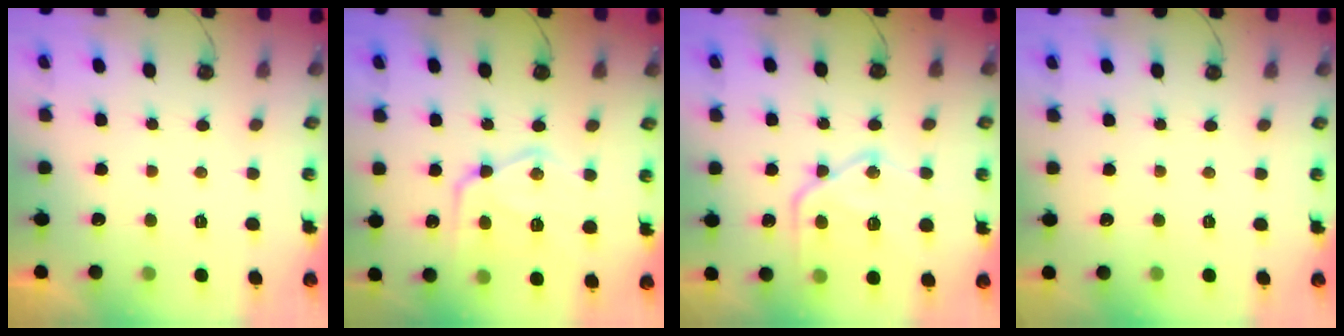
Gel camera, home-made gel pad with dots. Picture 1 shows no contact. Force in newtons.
{"total": 17.6, "press": 17.5, "slide": 1.7}
{"total": 19.0, "press": 18.9, "slide": 1.9}
{"total": 0.0}